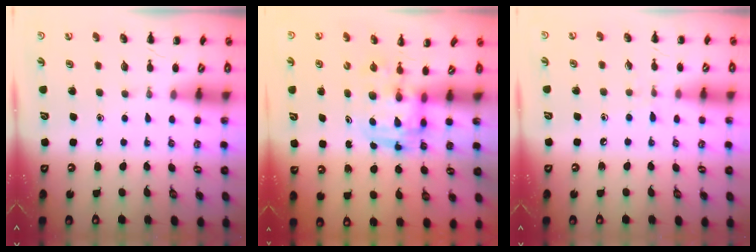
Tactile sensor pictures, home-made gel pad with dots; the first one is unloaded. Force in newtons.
{"total": 3.2, "press": 3.2, "slide": 0.7}
{"total": 4.7, "press": 4.2, "slide": 2.1}